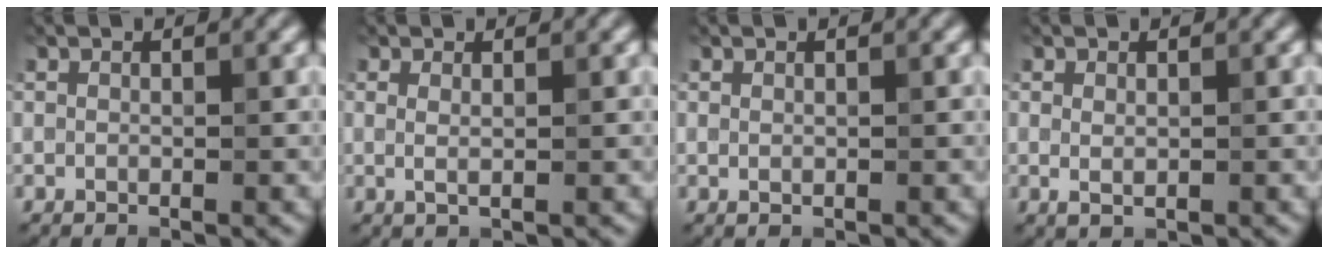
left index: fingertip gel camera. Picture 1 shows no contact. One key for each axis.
{"total": 1.1, "fx": 0.3, "fy": 0.3, "fz": 1.0, "tx": -0.016, "ty": -0.003, "tz": 0.004}
{"total": 0.0}
{"total": 1.1, "fx": 0.2, "fy": 0.6, "fz": 0.9, "tx": -0.016, "ty": -0.002, "tz": 0.006}